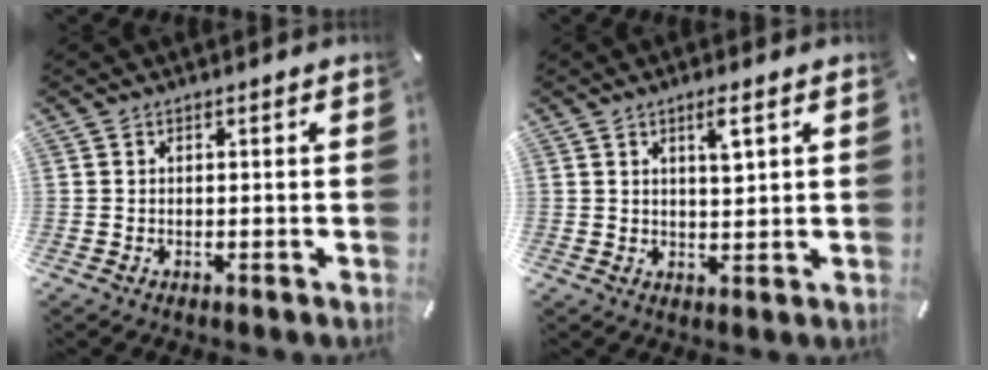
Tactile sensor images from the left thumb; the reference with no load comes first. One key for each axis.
{"total": 4.2, "fx": 2.1, "fy": 0.8, "fz": 3.5, "tx": -0.061, "ty": -0.006, "tz": 0.031}